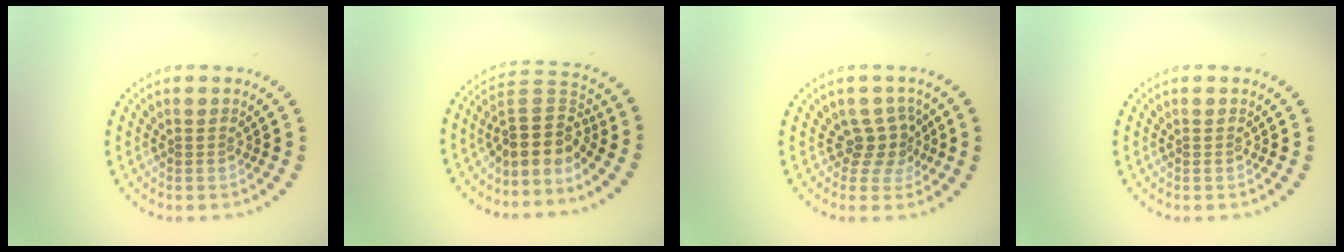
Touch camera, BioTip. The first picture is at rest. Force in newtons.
{"total": 4.0, "press": 3.0, "slide": 2.7}
{"total": 2.6, "press": 1.9, "slide": 1.7}
{"total": 0.0}